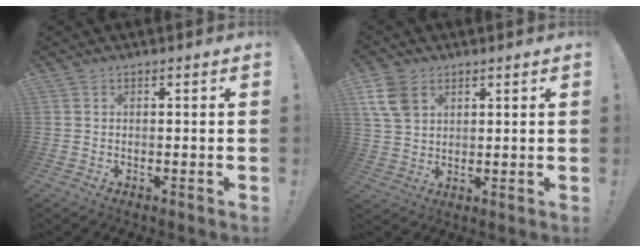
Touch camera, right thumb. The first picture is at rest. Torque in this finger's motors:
{"motor_torque": [0.03, 0.08, 0.18, 0.08, 0.08]}